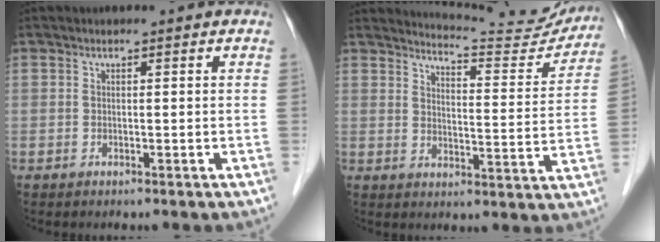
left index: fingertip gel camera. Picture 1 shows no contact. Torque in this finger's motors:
{"motor_torque": [0.31, -0.89, -0.03, -0.01]}